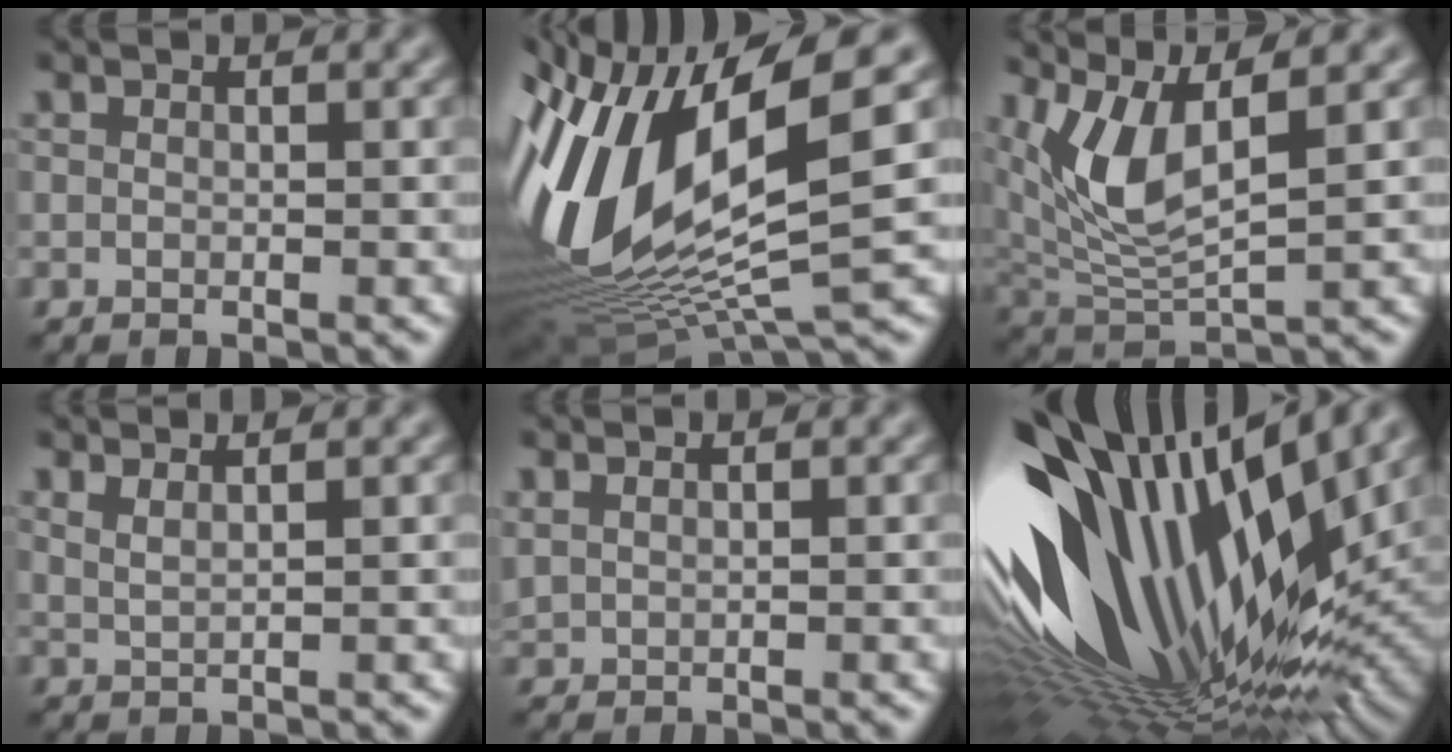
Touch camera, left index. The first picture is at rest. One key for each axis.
{"total": 15.8, "fx": 1.0, "fy": 6.3, "fz": 14.4, "tx": -0.311, "ty": -0.005, "tz": 0.023}
{"total": 6.3, "fx": 2.3, "fy": 2.4, "fz": 5.3, "tx": -0.122, "ty": -0.013, "tz": 0.047}
{"total": 2.0, "fx": 1.6, "fy": 0.6, "fz": 1.2, "tx": -0.008, "ty": 0.001, "tz": 0.013}
{"total": 0.9, "fx": 0.8, "fy": 0.2, "fz": 0.4, "tx": -0.015, "ty": 0.001, "tz": 0.020}
{"total": 18.4, "fx": 0.9, "fy": 9.9, "fz": 15.5, "tx": -0.304, "ty": 0.011, "tz": 0.001}